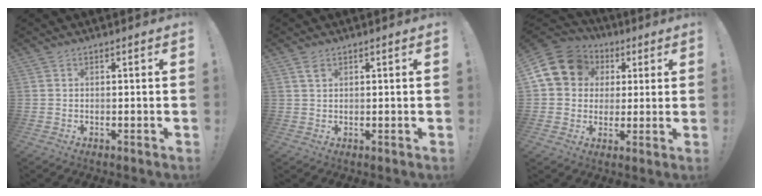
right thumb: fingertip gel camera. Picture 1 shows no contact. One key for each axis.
{"total": 2.4, "fx": 1.3, "fy": 1.1, "fz": 1.7, "tx": -0.023, "ty": -0.004, "tz": 0.021}
{"total": 14.5, "fx": 4.3, "fy": 12.2, "fz": 6.5, "tx": -0.100, "ty": -0.009, "tz": 0.086}